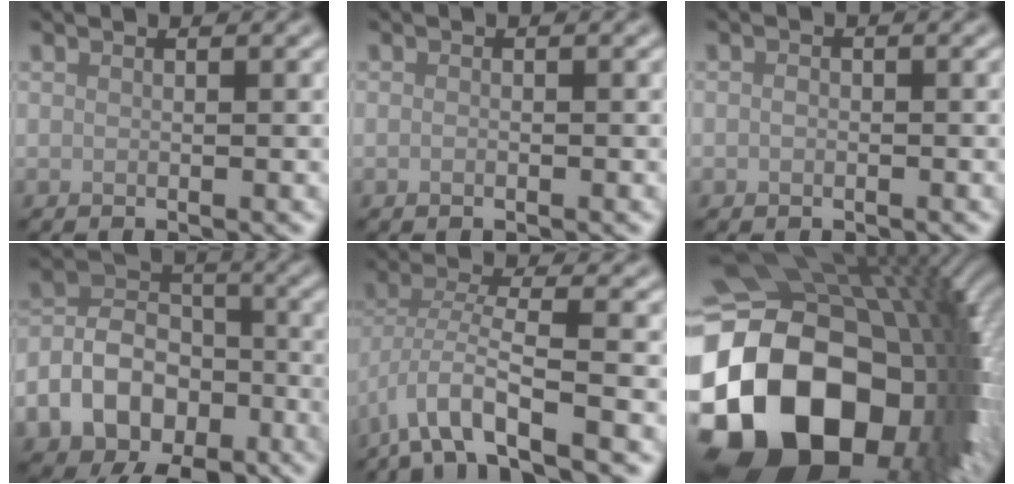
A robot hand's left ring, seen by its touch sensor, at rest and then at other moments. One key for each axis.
{"total": 0.5, "fx": -0.2, "fy": 0.3, "fz": 0.4, "tx": -0.005, "ty": -0.002, "tz": -0.004}
{"total": 0.9, "fx": -0.2, "fy": 0.8, "fz": 0.4, "tx": -0.003, "ty": -0.004, "tz": -0.005}
{"total": 9.4, "fx": -4.2, "fy": 6.5, "fz": 5.3, "tx": -0.094, "ty": 0.004, "tz": -0.089}
{"total": 5.8, "fx": -3.4, "fy": 1.4, "fz": 4.5, "tx": -0.082, "ty": 0.002, "tz": -0.070}
{"total": 21.8, "fx": -5.0, "fy": 15.6, "fz": 14.3, "tx": -0.273, "ty": -0.027, "tz": -0.083}